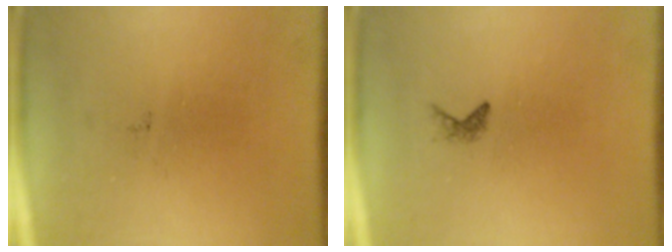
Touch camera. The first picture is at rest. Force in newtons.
{"total": 0.6}